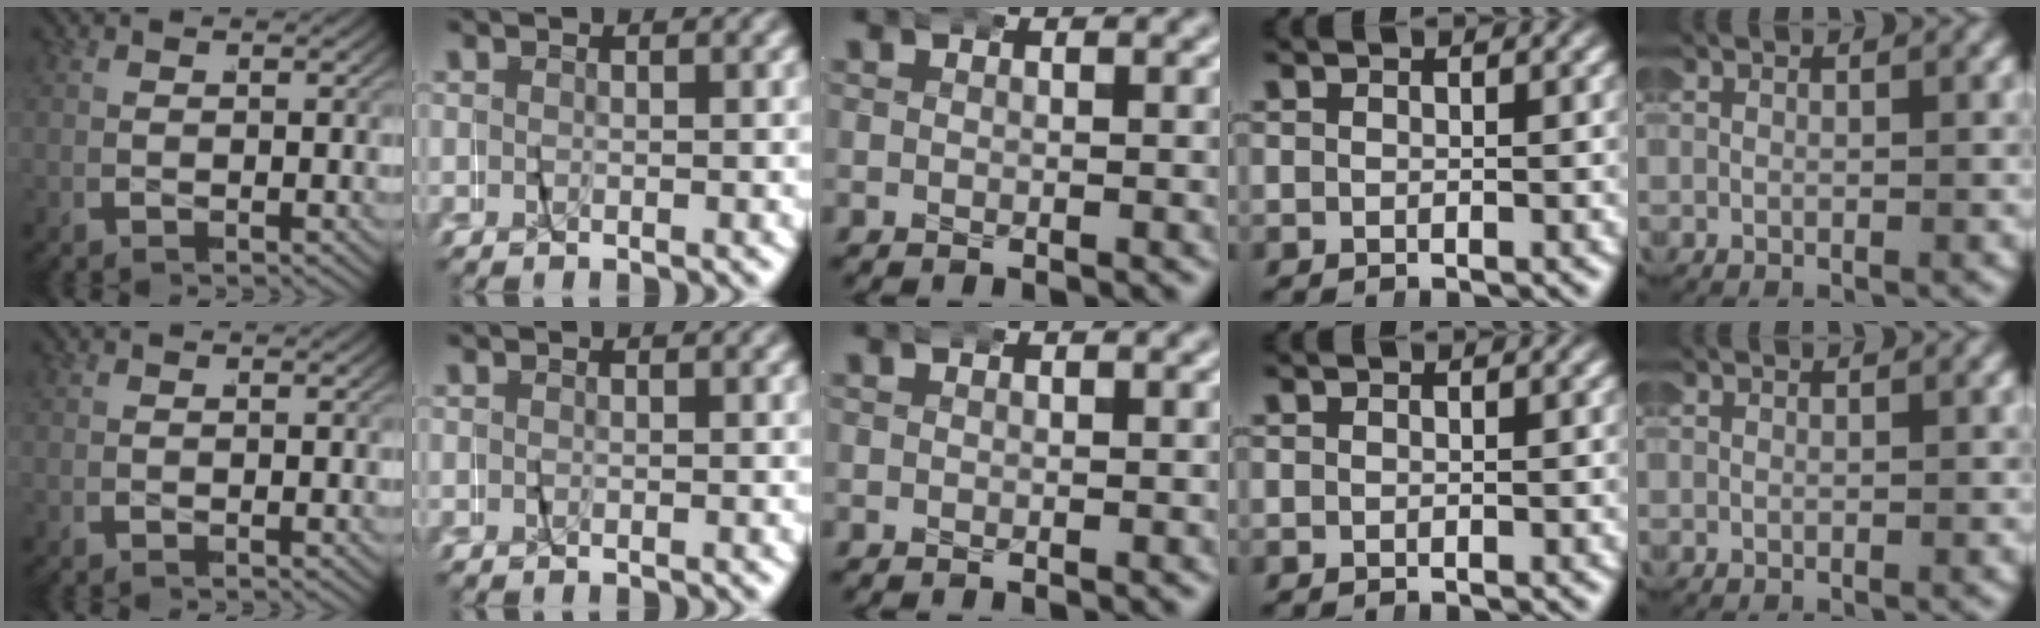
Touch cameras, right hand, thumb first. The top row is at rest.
{}